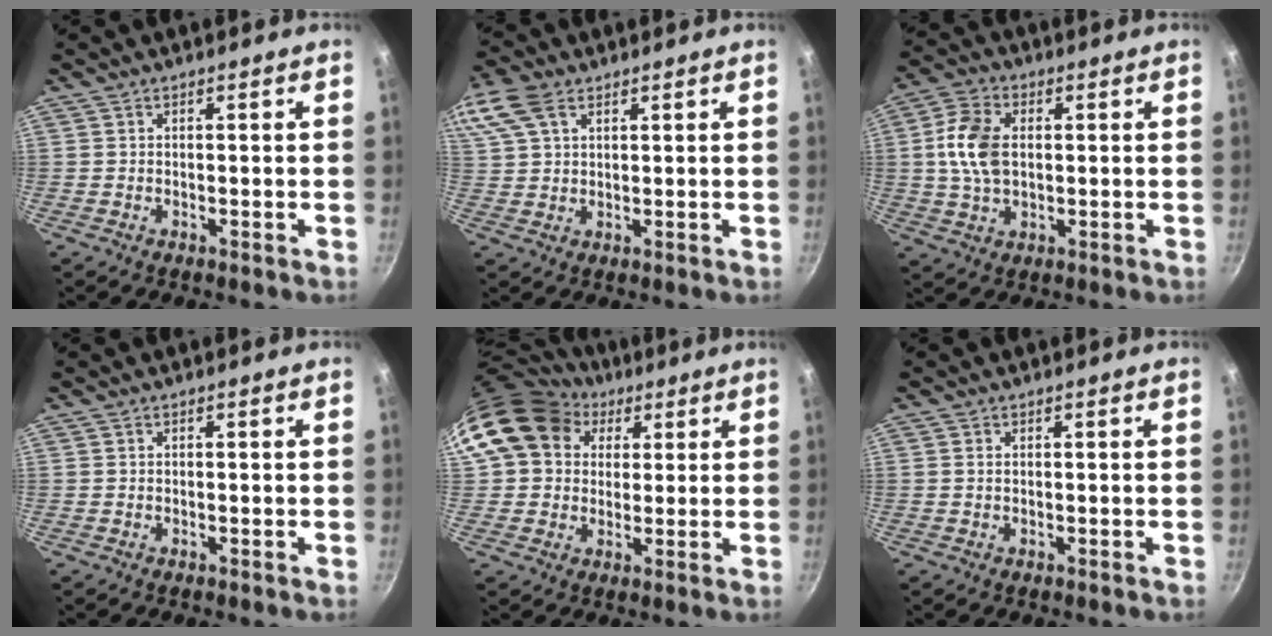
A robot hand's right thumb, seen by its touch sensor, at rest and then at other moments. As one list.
[{"total": 11.9, "force": [5.9, 7.3, 7.2], "torque": [-0.168, 0.033, 0.119]}, {"total": 10.3, "force": [0.9, 6.7, 7.8], "torque": [-0.141, 0.012, 0.010]}, {"total": 0.0}, {"total": 14.7, "force": [6.3, 11.7, 6.4], "torque": [-0.095, 0.007, 0.104]}, {"total": 0.6, "force": [0.1, 0.4, 0.5], "torque": [-0.009, 0.001, 0.001]}]